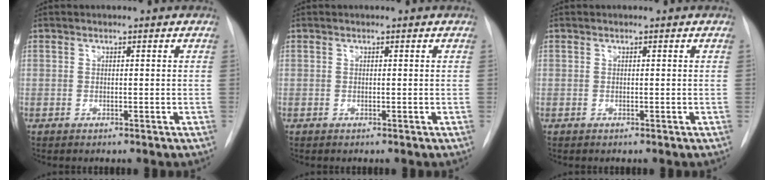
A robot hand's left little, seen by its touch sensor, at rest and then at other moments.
{"total": 0.0}
{"total": 0.0}